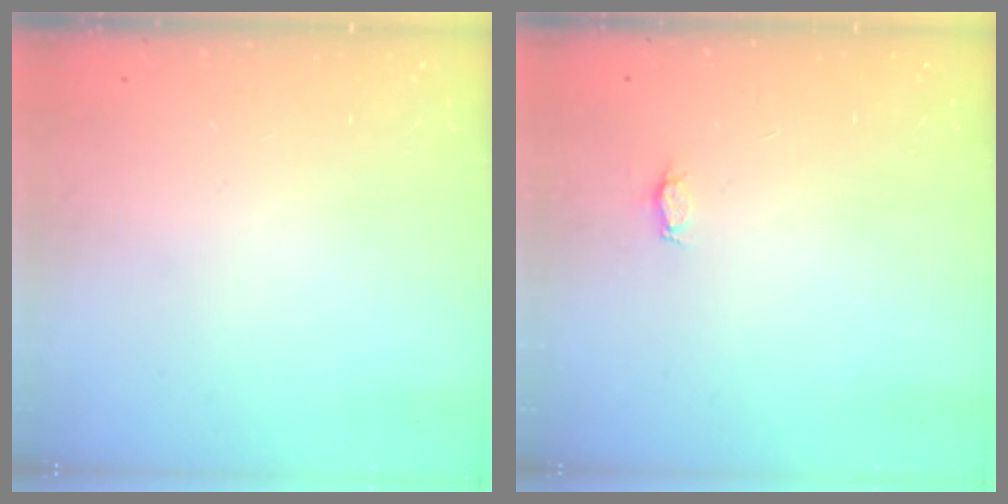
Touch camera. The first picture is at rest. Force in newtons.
{"total": 2.9, "press": 2.9, "slide": 0.4}